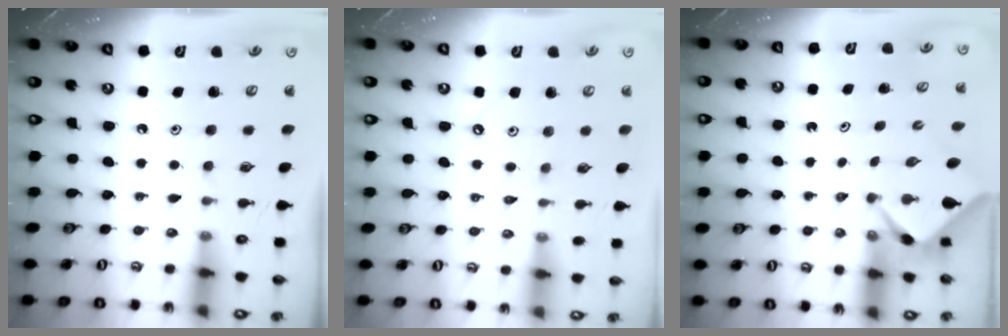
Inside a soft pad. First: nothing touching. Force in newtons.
{"total": 1.8, "press": 1.8, "slide": 0.3}
{"total": 2.2, "press": 2.2, "slide": 0.2}